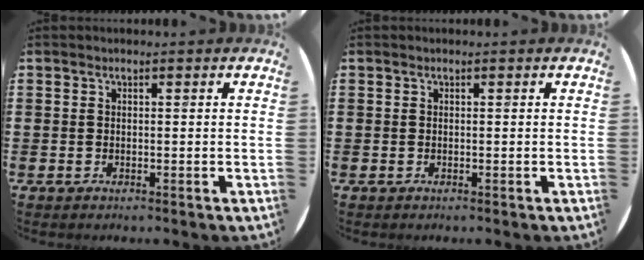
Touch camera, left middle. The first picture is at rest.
{"total": 0.0}